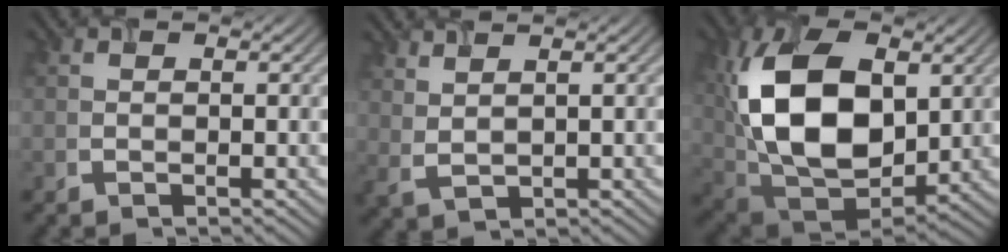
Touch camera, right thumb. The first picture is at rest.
{"total": 2.0, "force": [1.7, -0.2, 1.1], "torque": [-0.030, 0.005, 0.051]}
{"total": 16.8, "force": [3.0, 10.2, 13.0], "torque": [-0.280, 0.005, 0.069]}